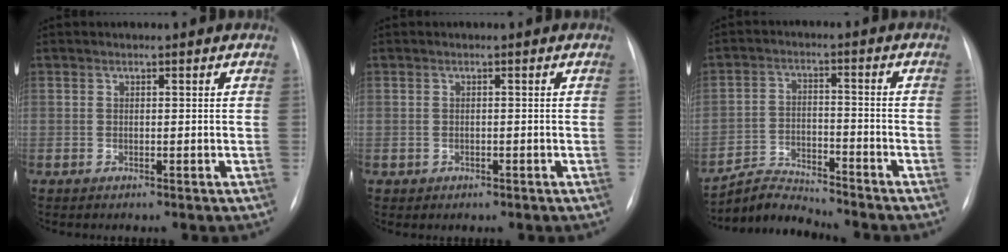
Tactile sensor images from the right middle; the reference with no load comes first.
{"total": 0.7, "force": [-0.1, 0.7, 0.0], "torque": [-0.004, 0.002, 0.002]}
{"total": 6.5, "force": [-6.5, -0.3, -0.8], "torque": [0.003, 0.001, -0.116]}